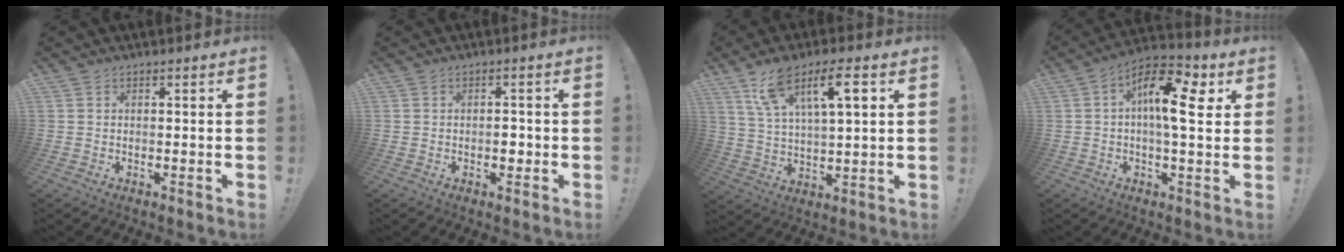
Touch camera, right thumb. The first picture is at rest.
{"total": 2.9, "force": [-0.9, 1.9, 2.0], "torque": [-0.017, 0.001, -0.018]}
{"total": 12.9, "force": [6.5, 4.1, 10.3], "torque": [-0.179, -0.009, 0.109]}
{"total": 15.2, "force": [4.0, 6.1, 13.3], "torque": [-0.209, -0.006, 0.061]}